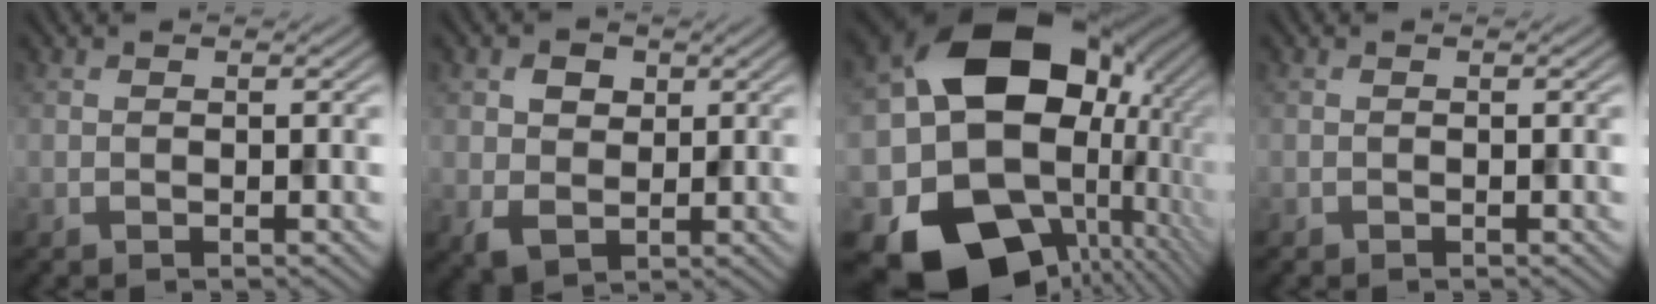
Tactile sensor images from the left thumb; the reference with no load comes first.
{"total": 4.1, "force": [0.7, 3.5, 2.1], "torque": [-0.049, -0.001, 0.014]}
{"total": 21.9, "force": [0.0, 17.8, 12.8], "torque": [-0.220, -0.019, 0.006]}
{"total": 0.0}